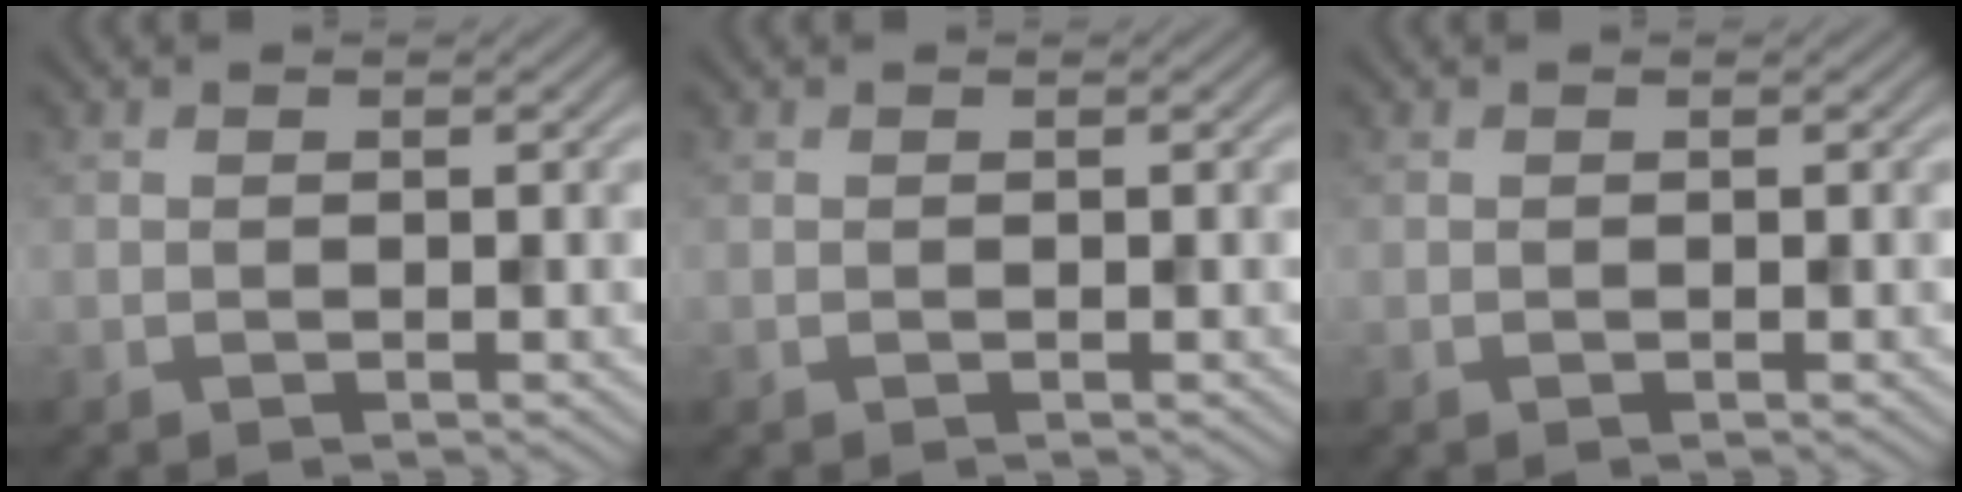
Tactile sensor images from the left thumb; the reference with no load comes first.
{"total": 0.0}
{"total": 0.0}